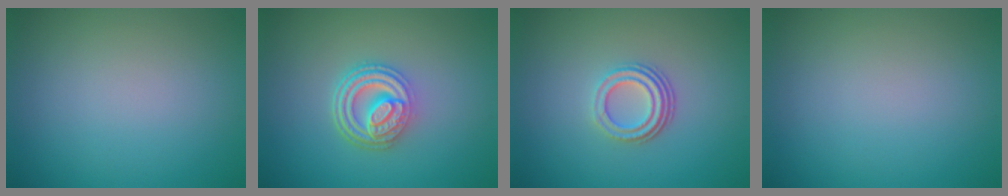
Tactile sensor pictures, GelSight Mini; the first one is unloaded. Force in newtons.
{"total": 4.8, "press": 3.7, "slide": 3.1}
{"total": 3.2, "press": 2.2, "slide": 2.3}
{"total": 0.0}